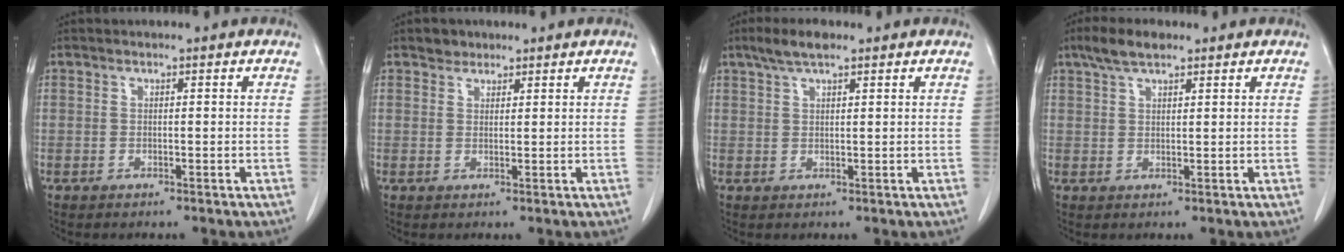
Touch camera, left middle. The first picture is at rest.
{"total": 1.8, "force": [1.4, 1.2, 0.1], "torque": [0.000, 0.002, 0.021]}
{"total": 4.1, "force": [2.9, 1.0, 2.7], "torque": [-0.059, 0.013, 0.056]}
{"total": 4.4, "force": [3.2, 1.4, 2.7], "torque": [-0.063, 0.014, 0.061]}